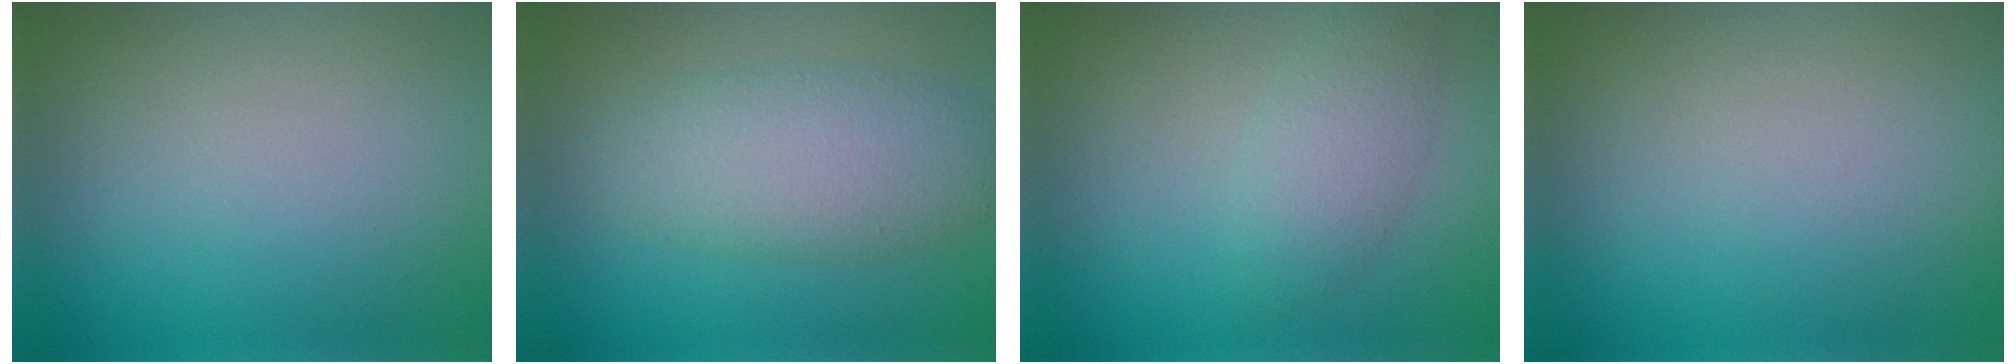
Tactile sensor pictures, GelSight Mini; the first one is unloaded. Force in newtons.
{"total": 5.1, "press": 5.1, "slide": 0.1}
{"total": 2.8, "press": 2.8, "slide": 0.1}
{"total": 0.0}